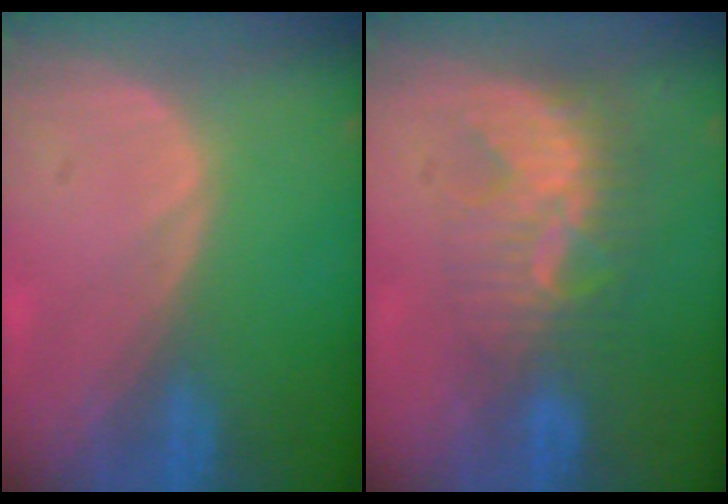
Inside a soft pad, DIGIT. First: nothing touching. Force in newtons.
{"total": 8.8, "press": 7.6, "slide": 4.4}